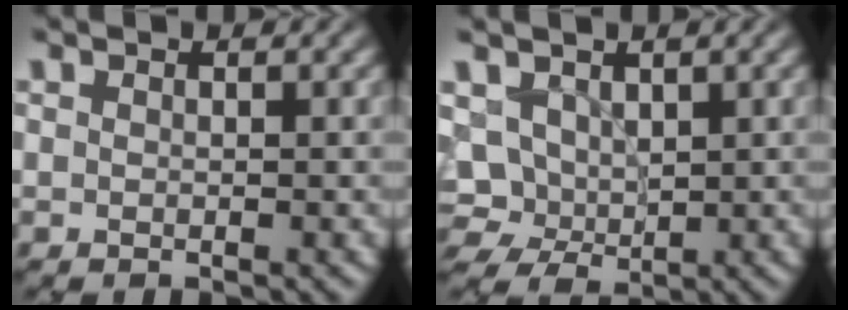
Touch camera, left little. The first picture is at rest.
{"total": 4.2, "force": [0.6, 3.5, 2.3], "torque": [-0.036, 0.001, 0.012]}